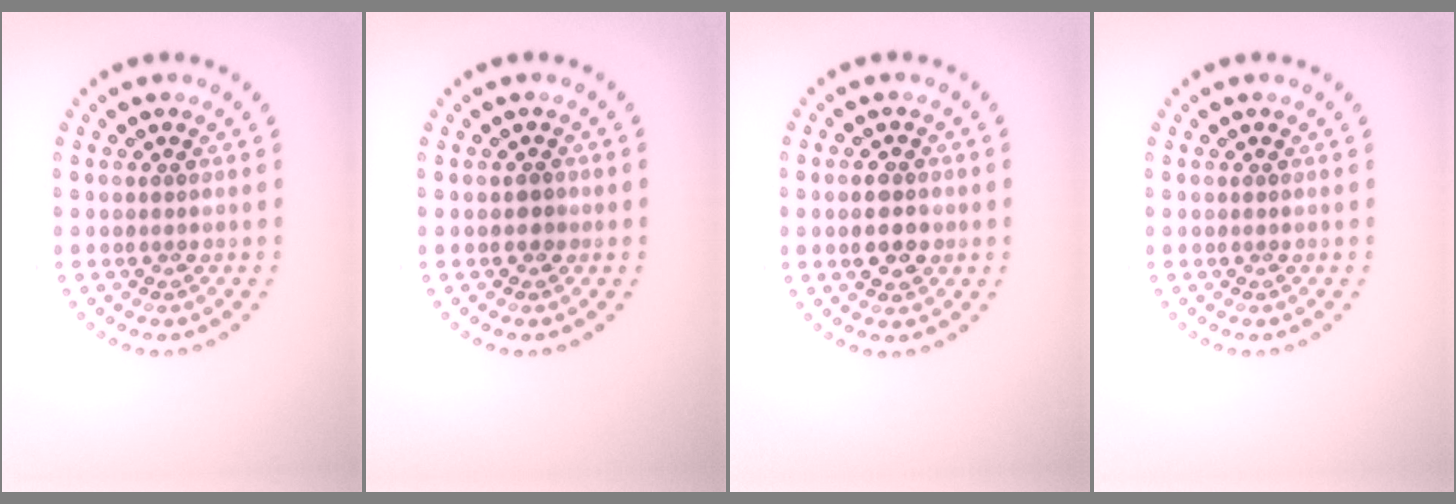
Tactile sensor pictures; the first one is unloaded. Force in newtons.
{"total": 0.8, "press": 0.7, "slide": 0.3}
{"total": 3.0, "press": 3.0, "slide": 0.0}
{"total": 0.0}